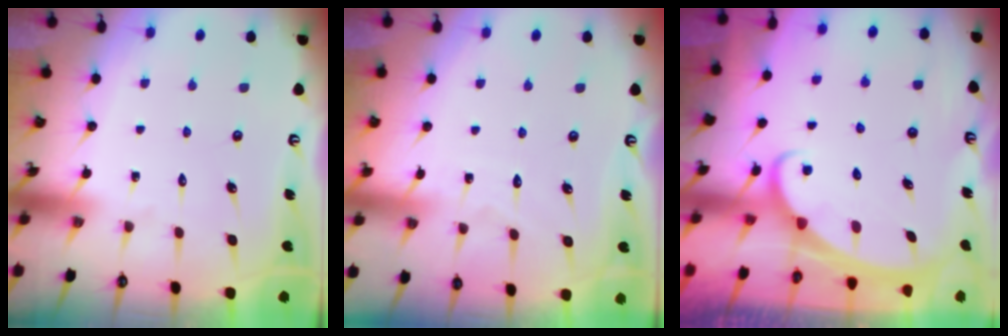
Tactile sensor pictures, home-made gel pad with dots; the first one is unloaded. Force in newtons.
{"total": 2.7, "press": 2.7, "slide": 0.4}
{"total": 1.9, "press": 1.9, "slide": 0.1}